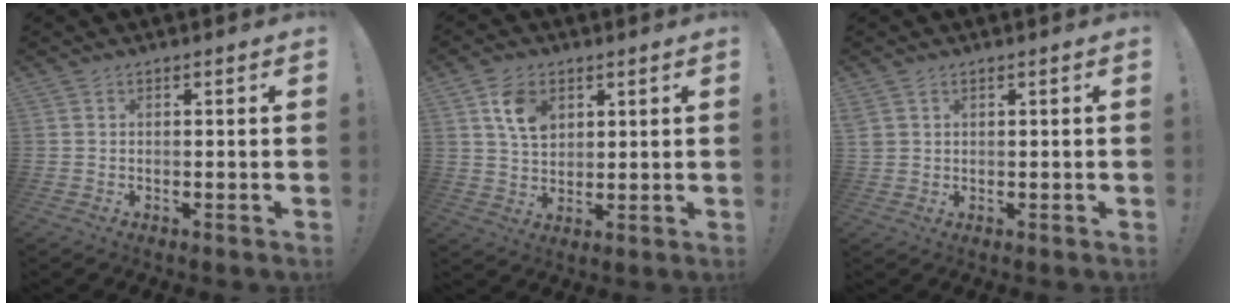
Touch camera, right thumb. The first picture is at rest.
{"total": 8.8, "force": [3.9, 6.2, 5.0], "torque": [-0.073, -0.007, 0.073]}
{"total": 2.5, "force": [1.4, 1.8, 1.0], "torque": [-0.016, -0.003, 0.028]}